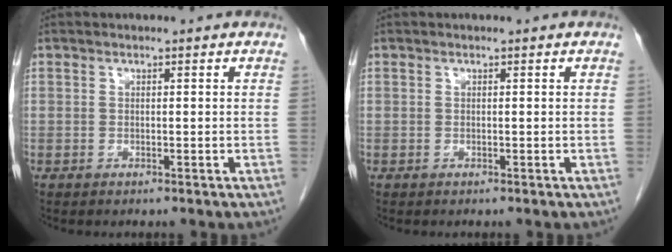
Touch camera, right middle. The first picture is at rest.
{"total": 0.0}